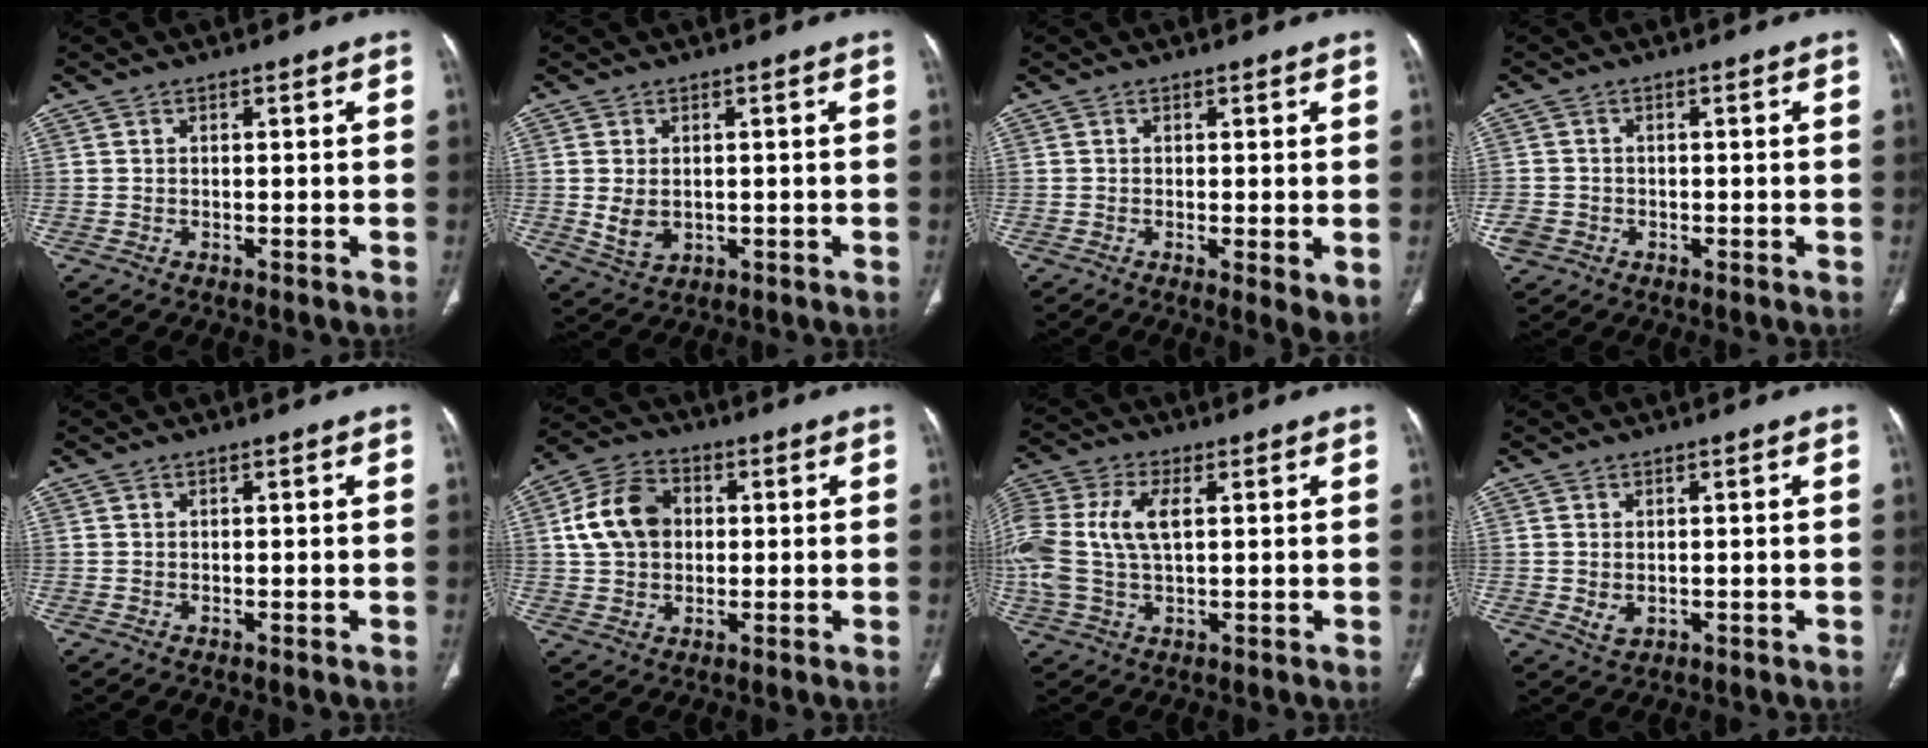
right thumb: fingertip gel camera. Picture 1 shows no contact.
{"total": 4.4, "force": [0.0, 3.2, 3.0], "torque": [-0.046, -0.009, 0.012]}
{"total": 3.9, "force": [-0.6, 1.0, 3.7], "torque": [-0.059, -0.016, -0.012]}
{"total": 3.7, "force": [-1.5, 3.1, 1.3], "torque": [-0.027, 0.012, -0.024]}
{"total": 0.0}
{"total": 11.0, "force": [1.5, 8.4, 7.1], "torque": [-0.118, 0.017, 0.023]}
{"total": 14.6, "force": [2.0, 8.1, 12.0], "torque": [-0.303, 0.015, 0.038]}
{"total": 2.5, "force": [-0.3, 1.8, 1.7], "torque": [-0.028, -0.007, 0.003]}